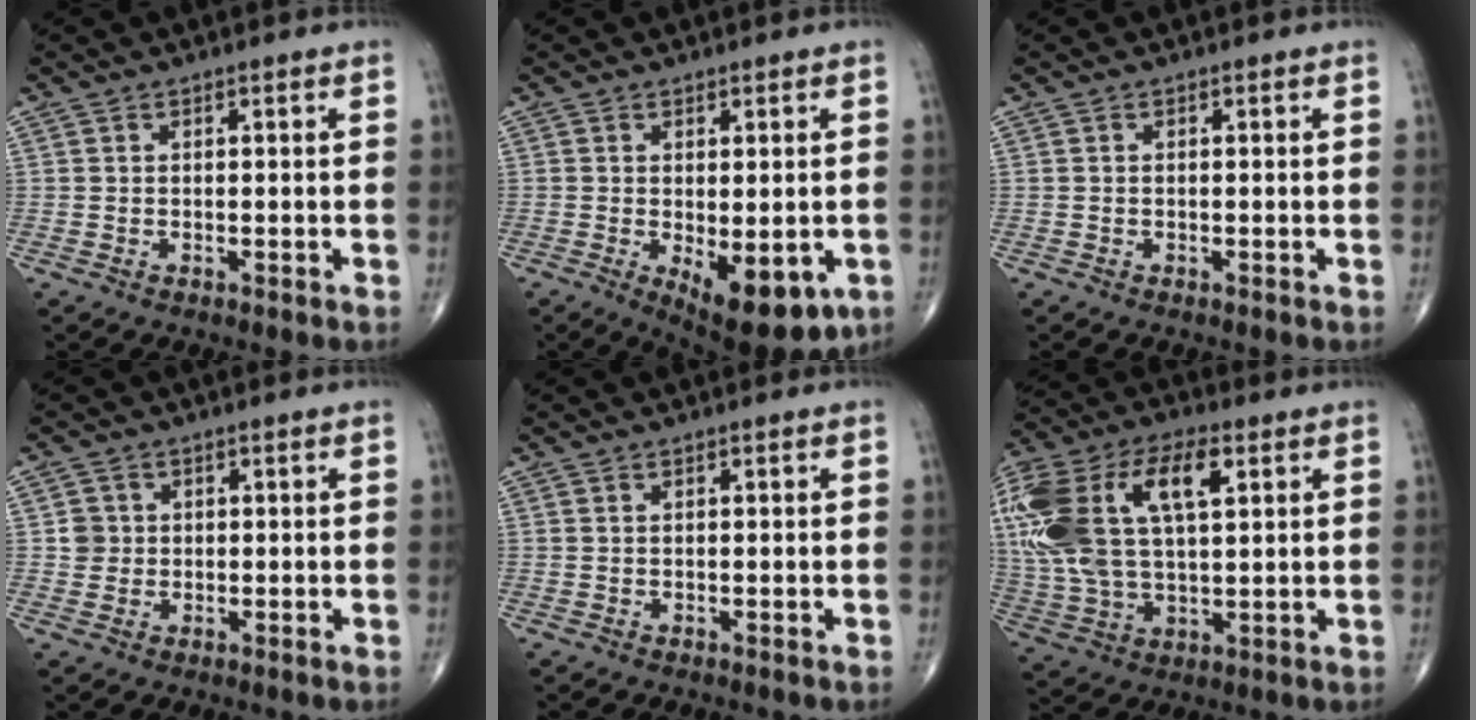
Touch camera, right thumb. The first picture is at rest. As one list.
[{"total": 11.9, "force": [-4.1, 5.1, 10.0], "torque": [-0.124, -0.014, -0.046]}, {"total": 0.0}, {"total": 2.7, "force": [0.2, 2.6, 0.4], "torque": [0.012, 0.005, 0.001]}, {"total": 0.0}, {"total": 26.2, "force": [7.3, 13.5, 21.2], "torque": [-0.488, 0.031, 0.133]}]